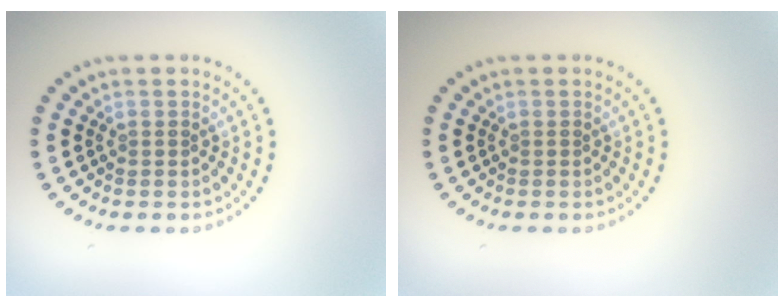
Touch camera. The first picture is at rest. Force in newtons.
{"total": 0.0}